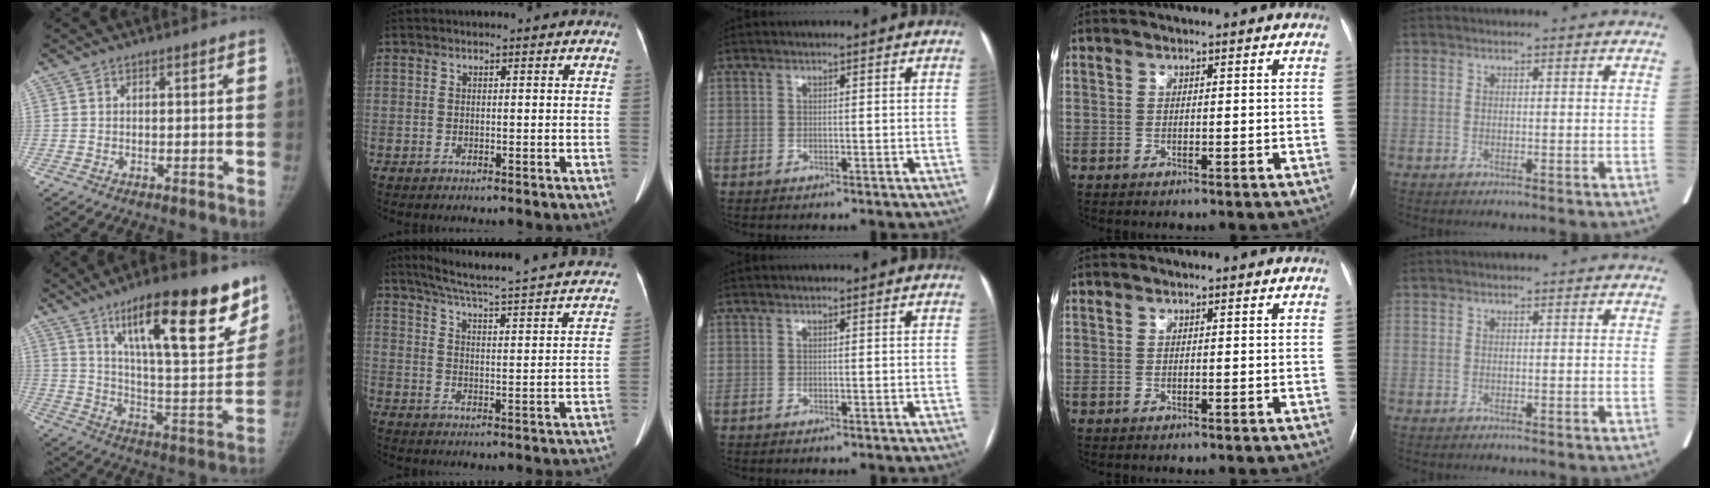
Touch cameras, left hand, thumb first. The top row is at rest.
{"thumb": {"total": 25.4, "force": [14.9, 6.8, 19.4], "torque": [-0.250, -0.063, 0.237]}, "index": {"total": 25.5, "force": [22.4, 2.0, 12.1], "torque": [-0.183, -0.037, 0.275]}}